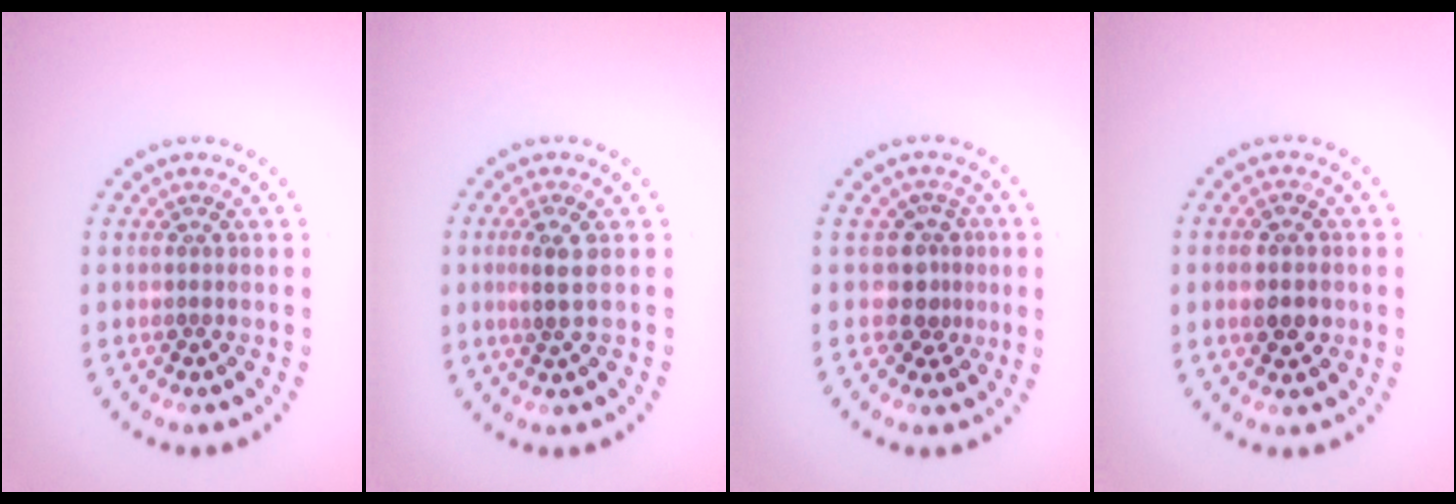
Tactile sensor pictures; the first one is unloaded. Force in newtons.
{"total": 2.0, "press": 1.8, "slide": 0.8}
{"total": 2.6, "press": 1.9, "slide": 1.8}
{"total": 3.5, "press": 3.5, "slide": 0.3}